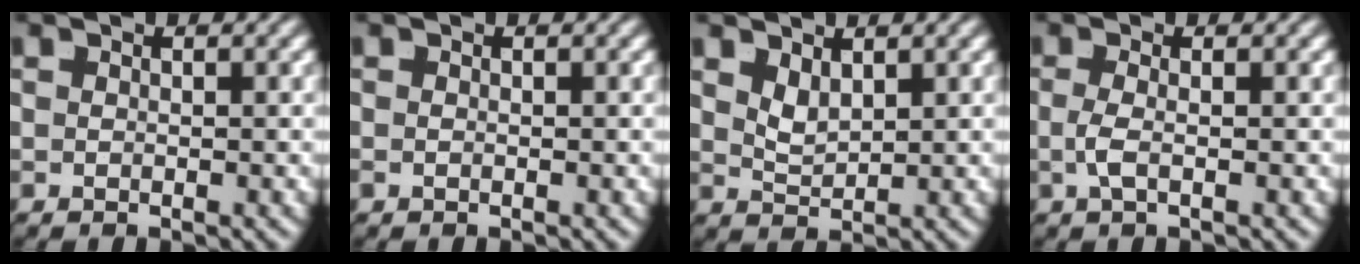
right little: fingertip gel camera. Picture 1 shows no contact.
{"total": 0.5, "force": [-0.5, 0.2, 0.2], "torque": [-0.007, -0.004, -0.006]}
{"total": 1.6, "force": [1.1, 0.3, 1.1], "torque": [-0.020, -0.009, 0.030]}
{"total": 1.4, "force": [-0.6, -0.5, 1.2], "torque": [-0.027, -0.012, -0.003]}